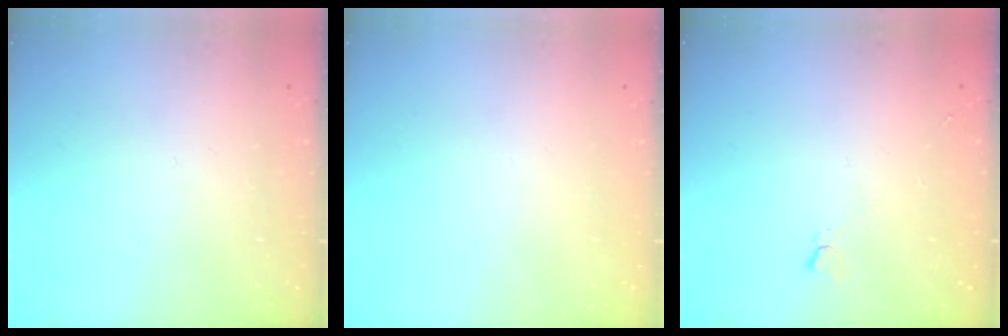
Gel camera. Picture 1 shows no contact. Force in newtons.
{"total": 0.0}
{"total": 2.7, "press": 2.6, "slide": 0.5}